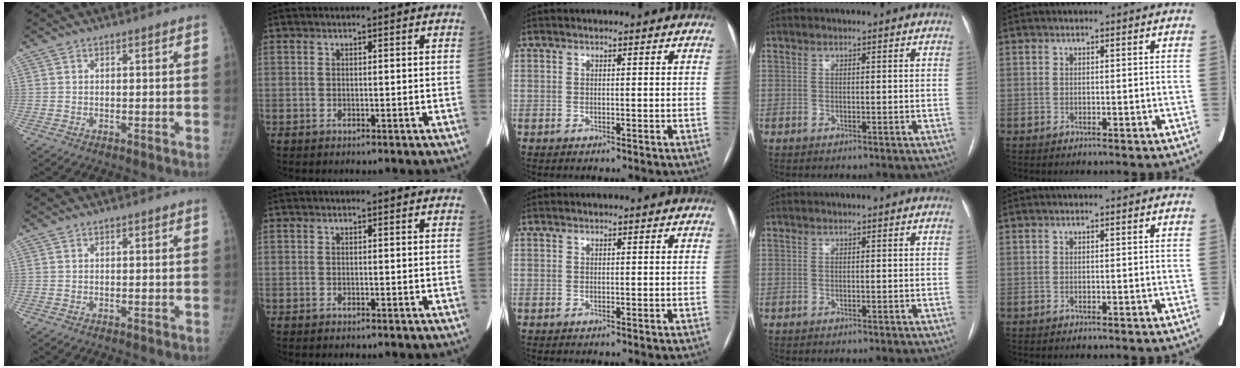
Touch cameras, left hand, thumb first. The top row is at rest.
{}